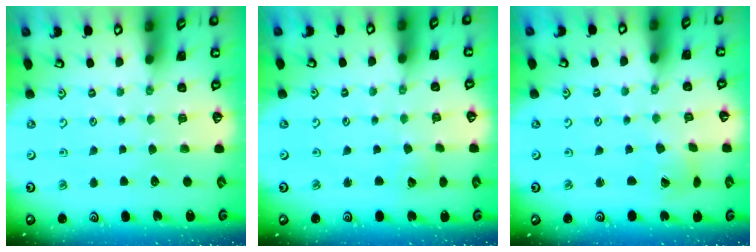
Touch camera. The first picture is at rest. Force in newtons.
{"total": 2.1, "press": 2.1, "slide": 0.2}
{"total": 1.5, "press": 1.5, "slide": 0.2}